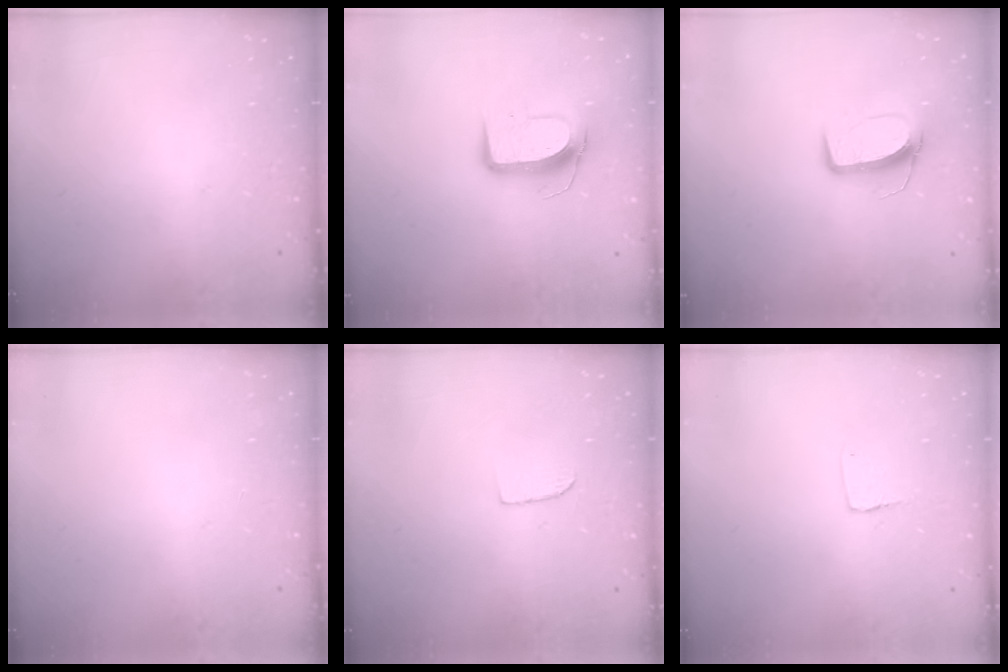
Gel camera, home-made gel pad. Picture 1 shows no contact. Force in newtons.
{"total": 10.2, "press": 10.2, "slide": 0.4}
{"total": 9.9, "press": 9.9, "slide": 0.4}
{"total": 0.0}
{"total": 4.6, "press": 4.6, "slide": 0.4}
{"total": 3.5, "press": 3.4, "slide": 0.3}